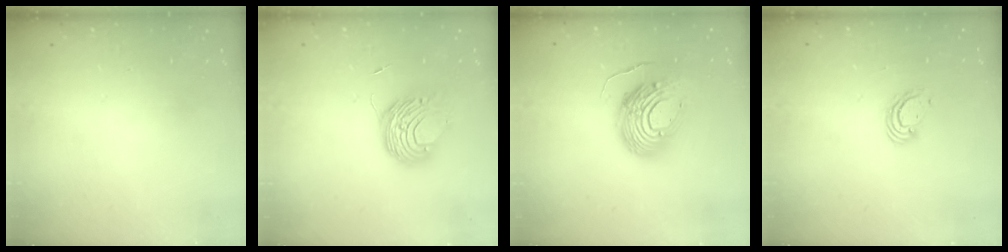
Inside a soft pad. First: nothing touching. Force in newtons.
{"total": 9.1, "press": 9.1, "slide": 0.4}
{"total": 14.1, "press": 13.9, "slide": 2.6}
{"total": 3.8, "press": 3.8, "slide": 0.2}